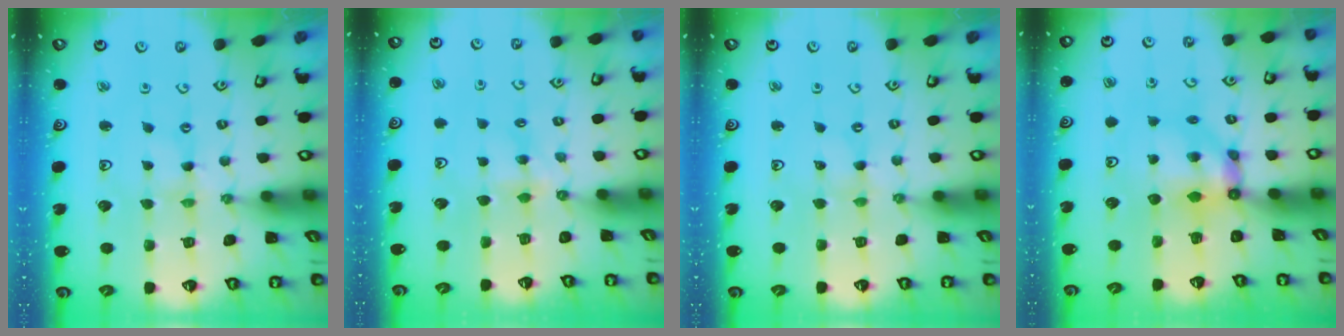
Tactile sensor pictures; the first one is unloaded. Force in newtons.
{"total": 3.6, "press": 3.6, "slide": 0.3}
{"total": 0.0}
{"total": 5.7, "press": 5.7, "slide": 0.2}